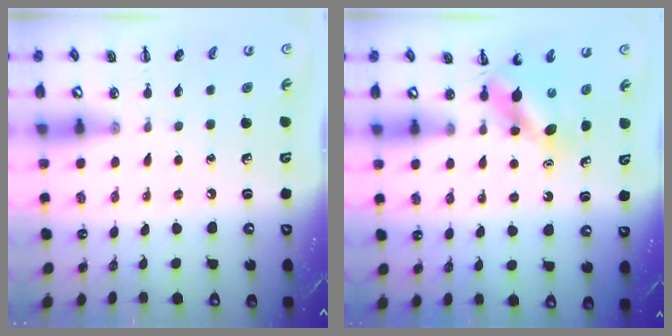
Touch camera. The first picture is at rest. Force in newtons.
{"total": 5.3, "press": 5.2, "slide": 0.6}